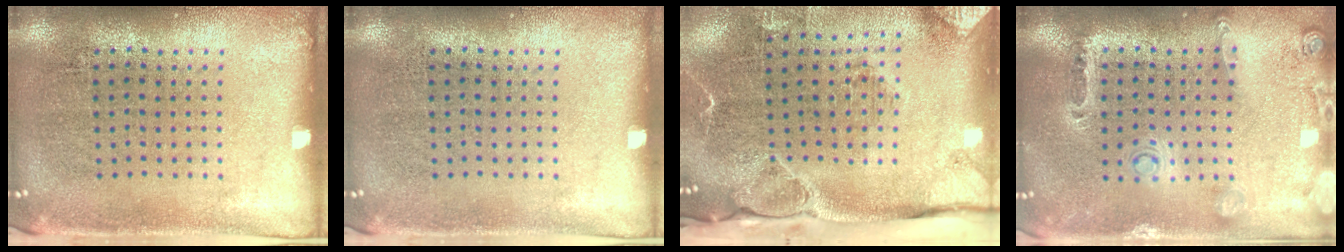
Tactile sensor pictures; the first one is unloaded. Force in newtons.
{"total": 0.0}
{"total": 3.0, "press": 2.3, "slide": 2.0}
{"total": 0.6, "press": 0.6, "slide": 0.3}